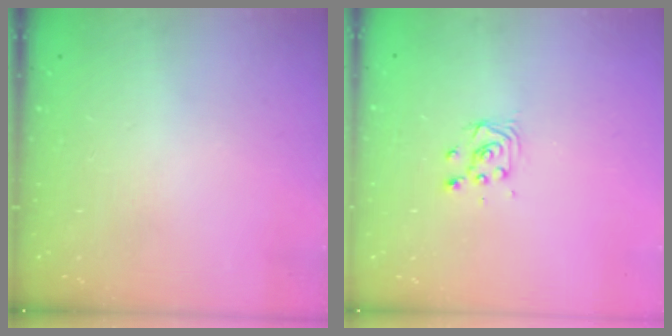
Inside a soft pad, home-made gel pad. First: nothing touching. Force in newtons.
{"total": 3.8, "press": 3.7, "slide": 0.5}